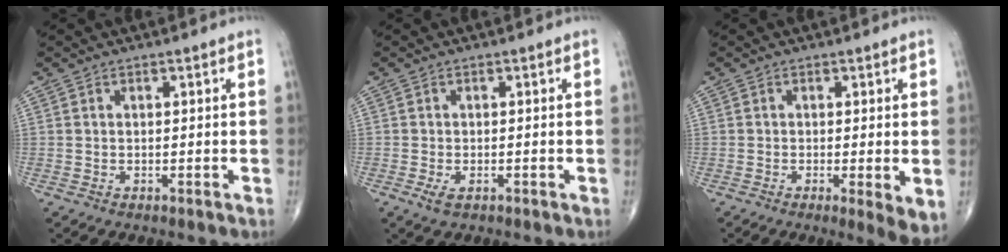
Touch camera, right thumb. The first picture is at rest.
{"total": 2.0, "force": [-0.9, 0.9, 1.5], "torque": [-0.030, -0.002, -0.016]}
{"total": 4.7, "force": [-0.8, 0.9, 4.6], "torque": [-0.073, -0.016, -0.017]}